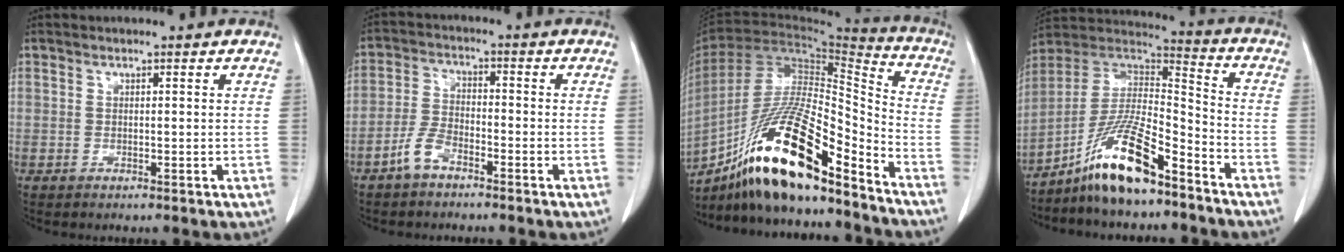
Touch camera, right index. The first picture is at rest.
{"total": 4.8, "force": [-3.4, 2.0, 2.8], "torque": [-0.066, 0.008, -0.068]}
{"total": 22.8, "force": [-15.0, 4.1, 16.7], "torque": [-0.314, -0.016, -0.266]}
{"total": 14.3, "force": [-10.0, 2.3, 10.0], "torque": [-0.190, 0.014, -0.182]}